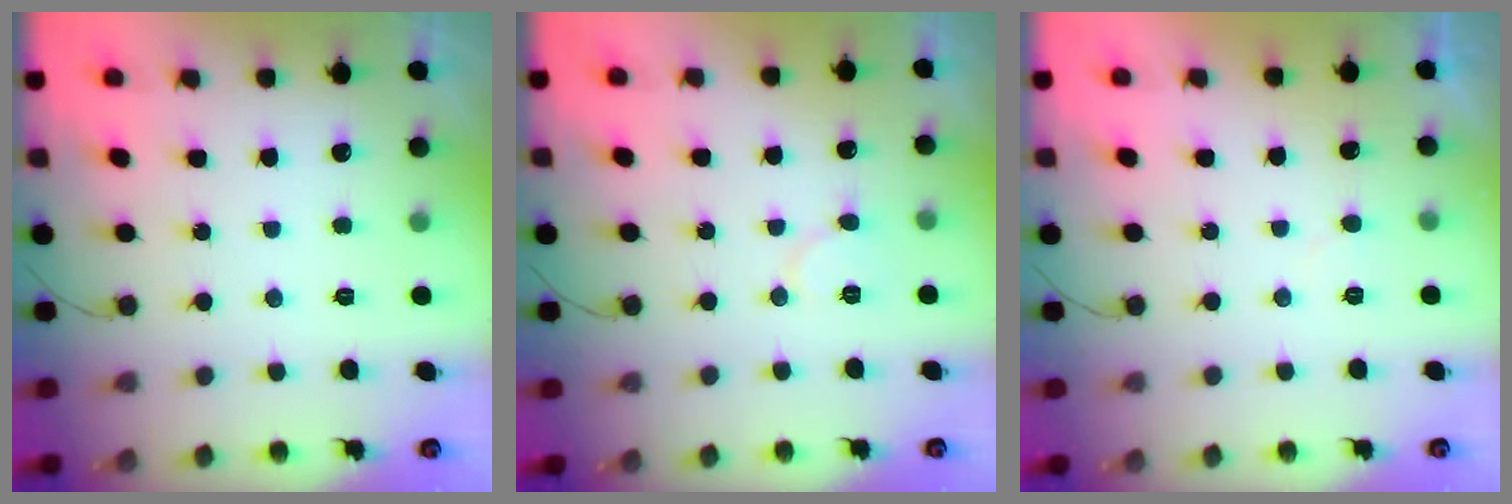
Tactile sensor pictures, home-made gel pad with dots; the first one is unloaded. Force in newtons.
{"total": 5.8, "press": 5.7, "slide": 0.5}
{"total": 3.8, "press": 3.7, "slide": 0.3}